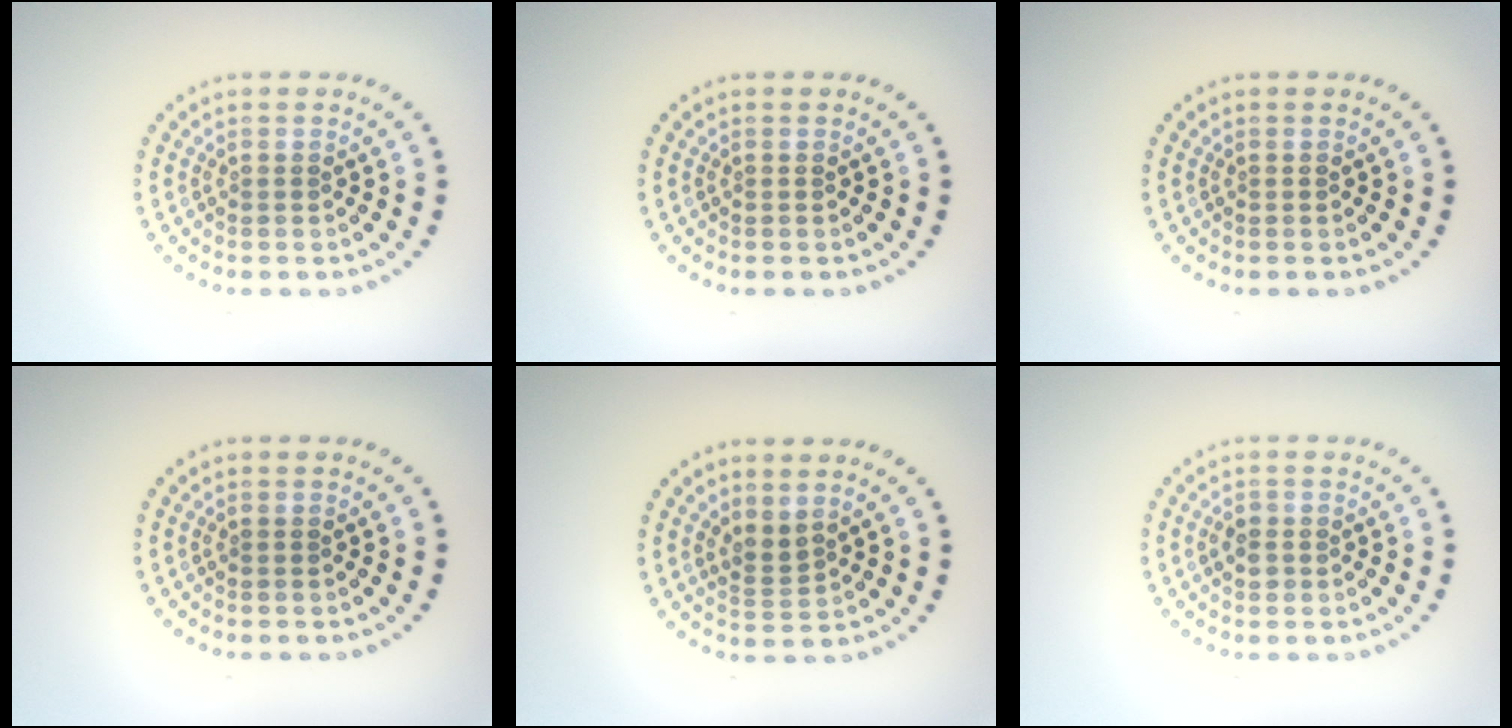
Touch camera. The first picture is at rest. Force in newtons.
{"total": 0.0}
{"total": 0.0}
{"total": 0.0}
{"total": 1.8, "press": 1.3, "slide": 1.3}
{"total": 1.2, "press": 1.2, "slide": 0.4}